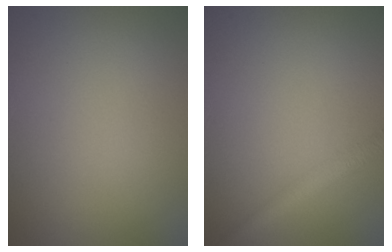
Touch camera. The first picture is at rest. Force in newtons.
{"total": 2.1, "press": 2.1, "slide": 0.0}